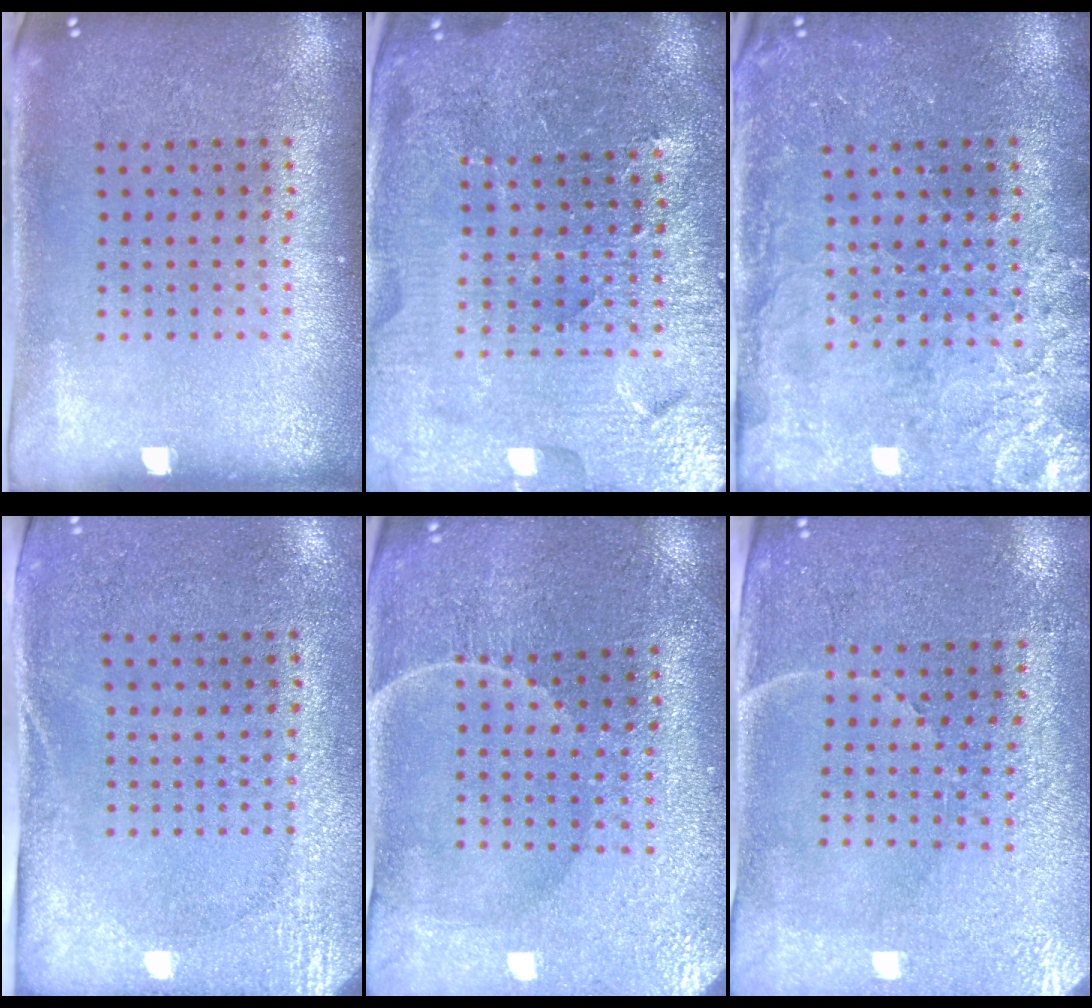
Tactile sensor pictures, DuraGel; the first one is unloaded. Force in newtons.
{"total": 5.4, "press": 5.0, "slide": 2.2}
{"total": 3.3, "press": 3.1, "slide": 1.1}
{"total": 2.7, "press": 2.1, "slide": 1.7}
{"total": 1.3, "press": 1.2, "slide": 0.3}
{"total": 3.4, "press": 3.1, "slide": 1.3}